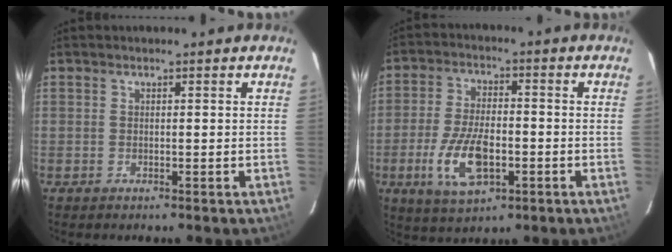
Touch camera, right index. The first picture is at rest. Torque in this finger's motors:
{"motor_torque": [1.68, -0.46, 0.36, 0.09]}